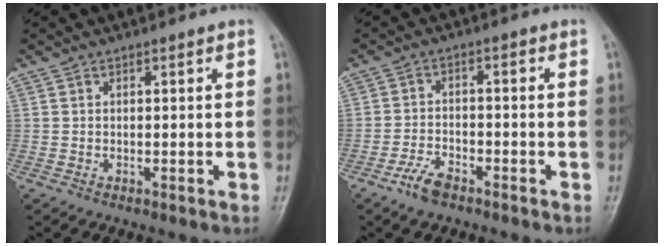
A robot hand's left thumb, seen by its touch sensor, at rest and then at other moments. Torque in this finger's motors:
{"motor_torque": [0.02, 0.10, 0.04, 0.04, 0.00]}